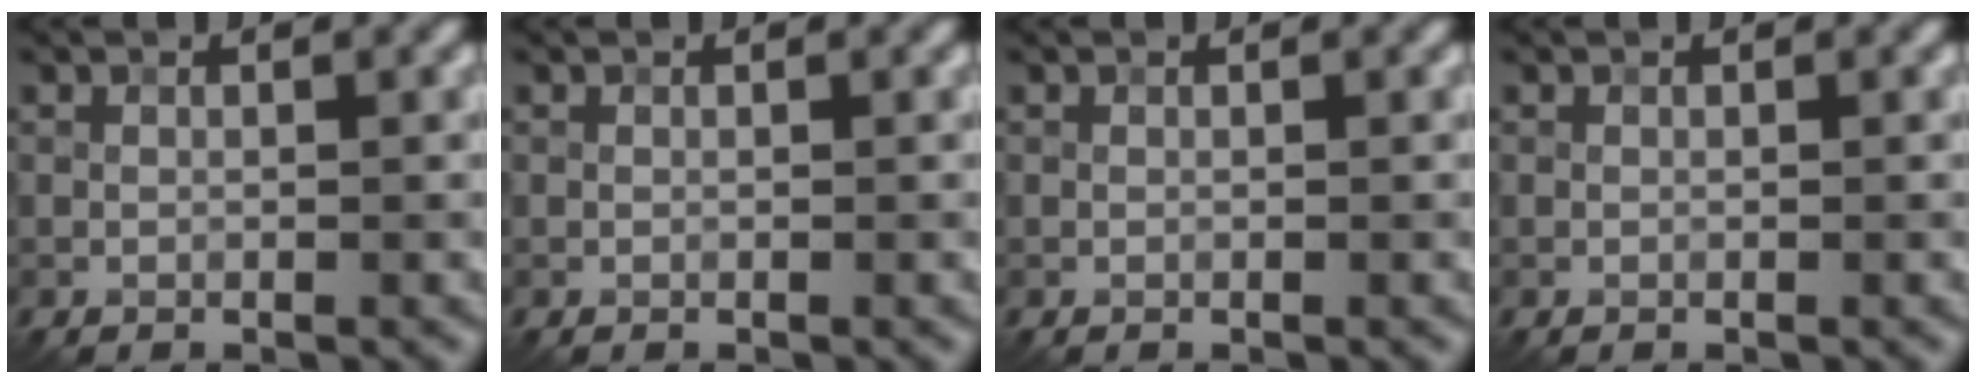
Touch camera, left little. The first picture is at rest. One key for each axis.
{"total": 0.0}
{"total": 0.0}
{"total": 0.0}